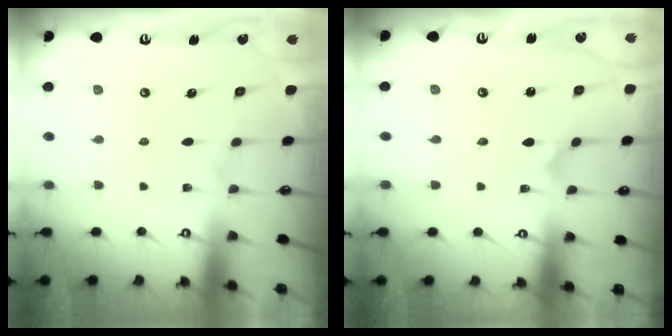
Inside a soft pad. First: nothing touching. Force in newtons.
{"total": 1.2, "press": 1.2, "slide": 0.0}